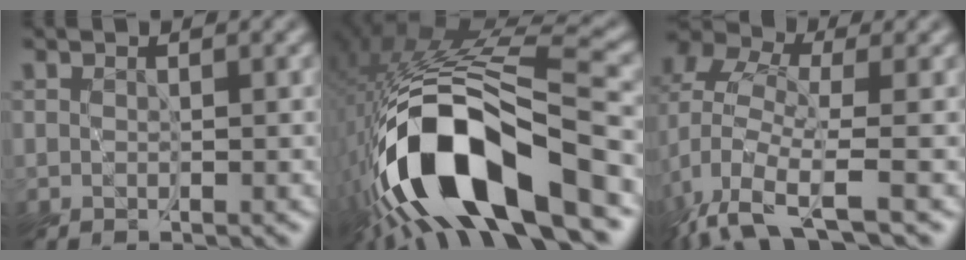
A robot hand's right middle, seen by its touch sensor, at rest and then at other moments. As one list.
[{"total": 14.4, "force": [-6.5, 4.8, 11.9], "torque": [-0.226, 0.004, -0.108]}, {"total": 7.8, "force": [-3.1, 3.7, 6.1], "torque": [-0.141, -0.010, -0.076]}]